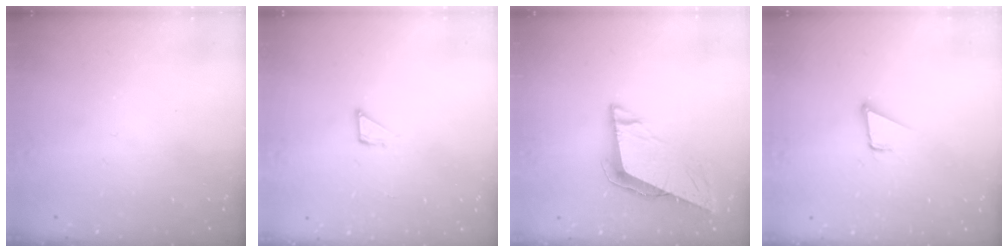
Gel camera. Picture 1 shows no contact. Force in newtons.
{"total": 2.7, "press": 2.7, "slide": 0.2}
{"total": 9.2, "press": 8.9, "slide": 2.2}
{"total": 3.4, "press": 2.6, "slide": 2.2}